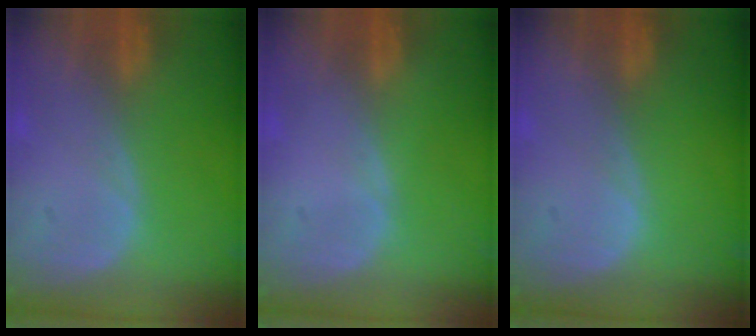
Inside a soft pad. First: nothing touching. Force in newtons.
{"total": 0.0}
{"total": 0.0}